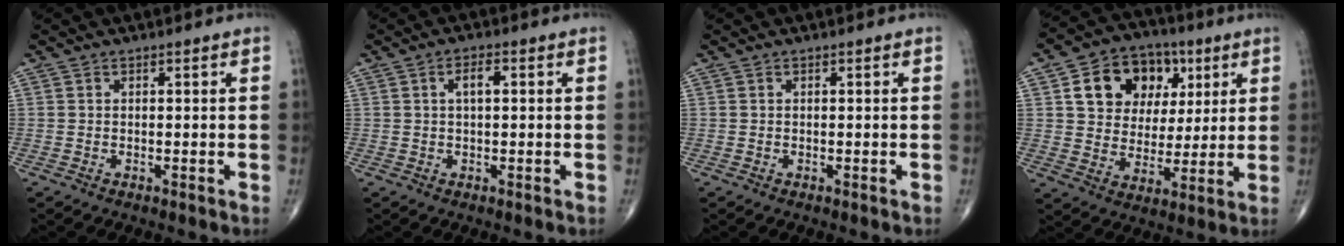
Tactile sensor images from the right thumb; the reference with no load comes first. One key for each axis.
{"total": 3.0, "fx": 0.7, "fy": 1.2, "fz": 2.7, "tx": -0.046, "ty": 0.006, "tz": 0.011}
{"total": 0.0}
{"total": 15.3, "fx": 5.4, "fy": 11.8, "fz": 8.1, "tx": -0.089, "ty": -0.002, "tz": 0.090}